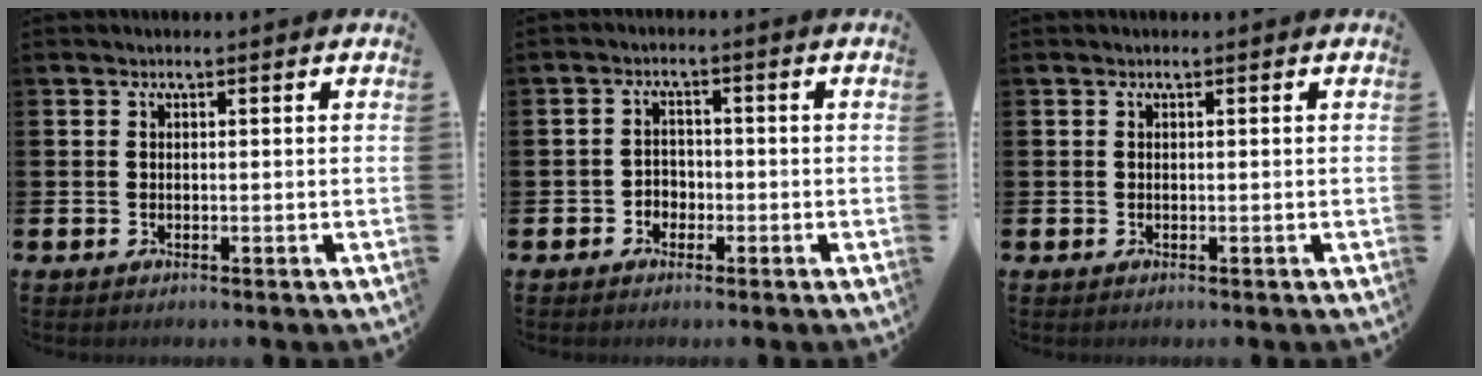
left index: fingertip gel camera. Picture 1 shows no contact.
{"total": 2.3, "force": [-1.4, 1.8, 0.4], "torque": [-0.016, 0.006, -0.032]}
{"total": 0.0}